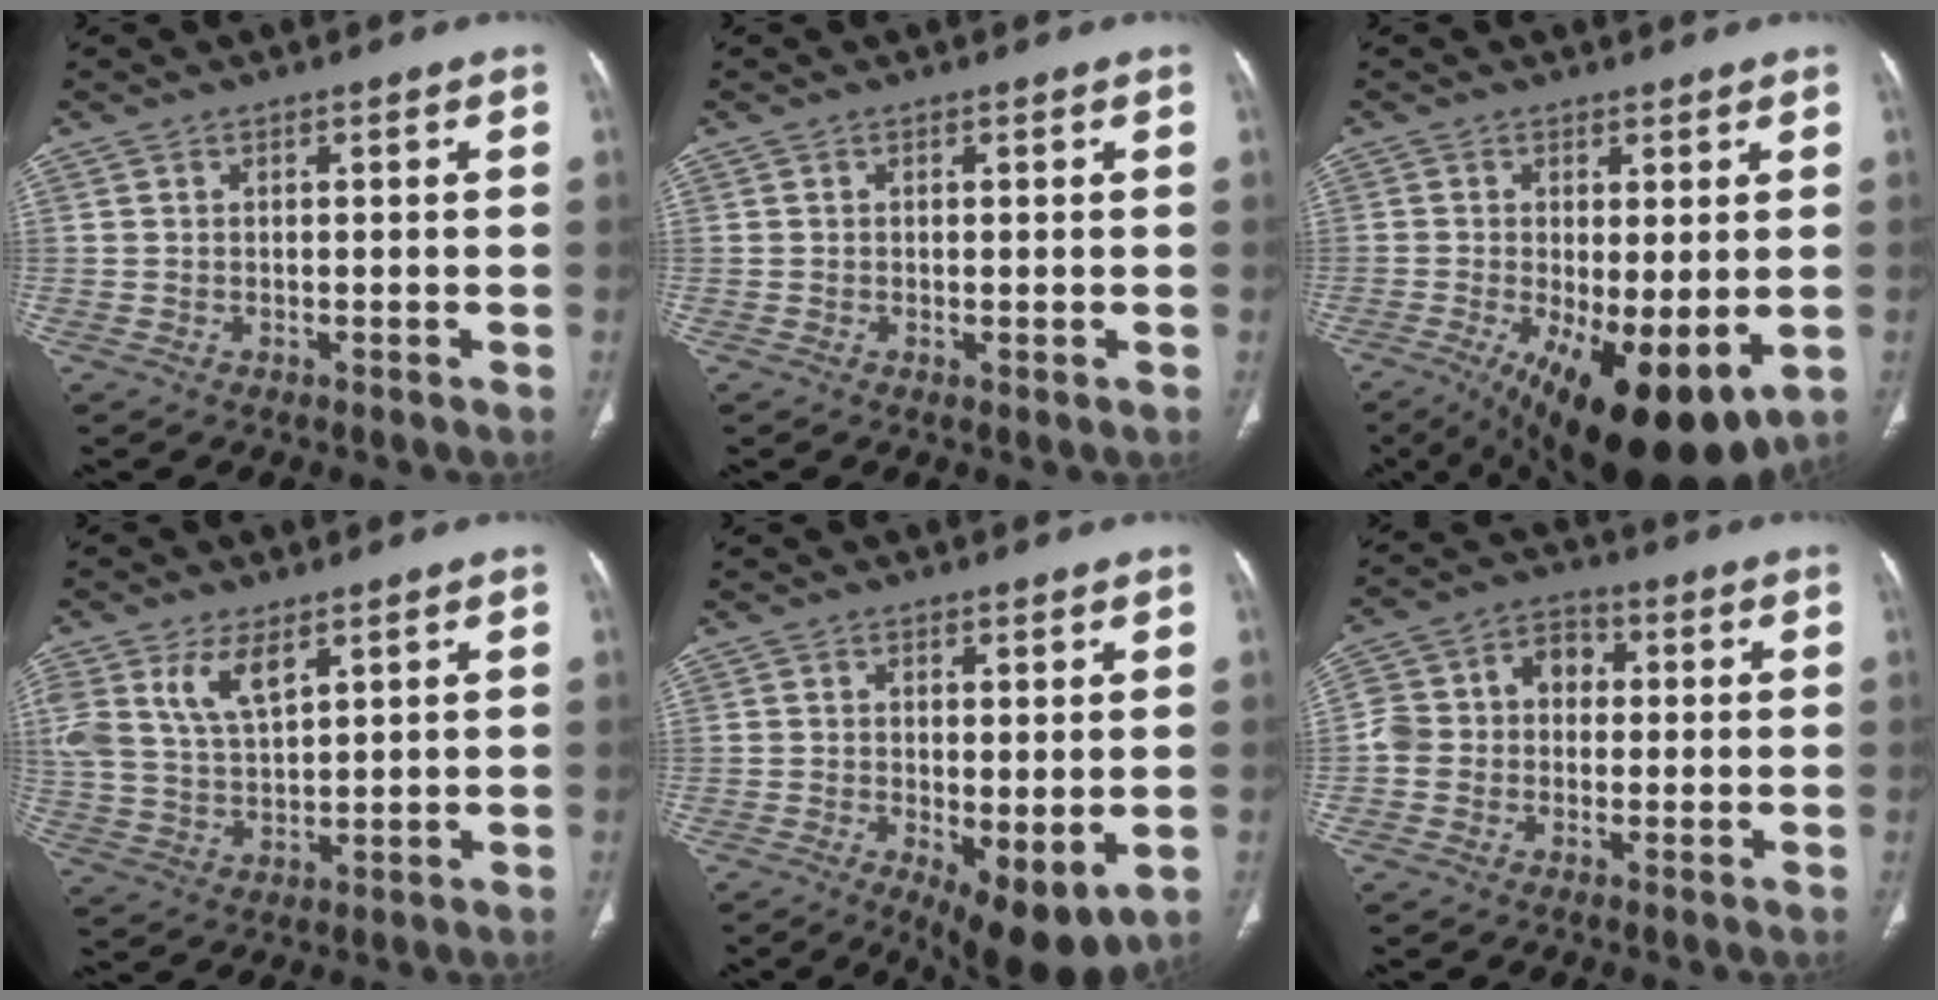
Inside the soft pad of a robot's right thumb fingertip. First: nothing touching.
{"total": 0.6, "force": [-0.1, 0.1, 0.5], "torque": [-0.012, -0.005, 0.001]}
{"total": 16.3, "force": [-5.2, 6.2, 14.2], "torque": [-0.214, -0.028, -0.063]}
{"total": 9.2, "force": [4.9, 4.6, 6.4], "torque": [-0.123, -0.013, 0.106]}
{"total": 9.4, "force": [-2.2, 3.5, 8.4], "torque": [-0.124, -0.023, -0.023]}
{"total": 9.1, "force": [0.0, 7.6, 5.1], "torque": [-0.072, 0.038, -0.011]}